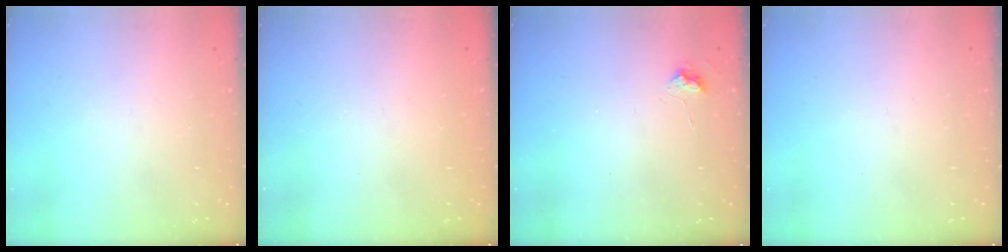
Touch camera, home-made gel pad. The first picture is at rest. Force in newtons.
{"total": 1.1, "press": 1.0, "slide": 0.1}
{"total": 4.1, "press": 4.0, "slide": 0.6}
{"total": 0.0}